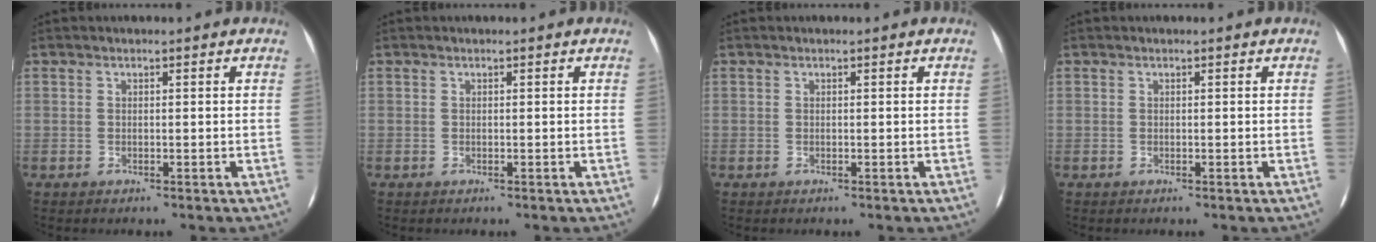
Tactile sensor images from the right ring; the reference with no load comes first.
{"total": 0.0}
{"total": 0.0}
{"total": 0.0}